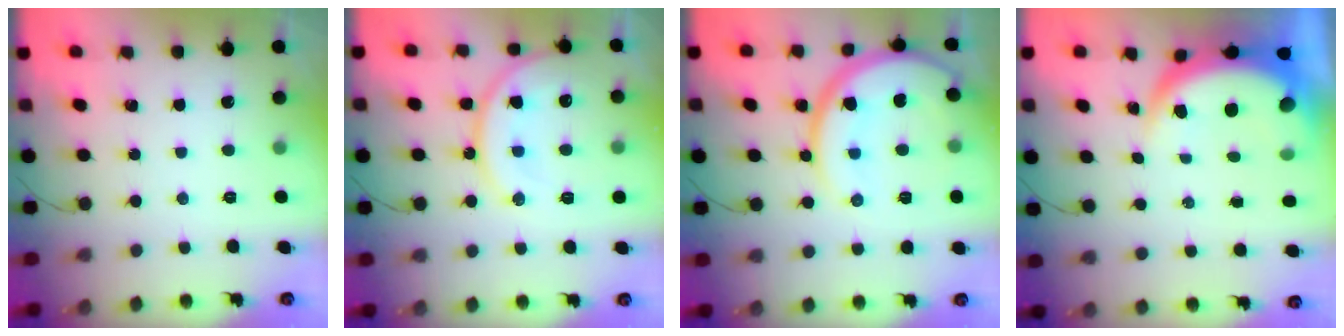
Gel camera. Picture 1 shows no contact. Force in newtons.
{"total": 16.3, "press": 16.2, "slide": 1.7}
{"total": 15.3, "press": 15.3, "slide": 1.1}
{"total": 7.8, "press": 7.7, "slide": 1.0}